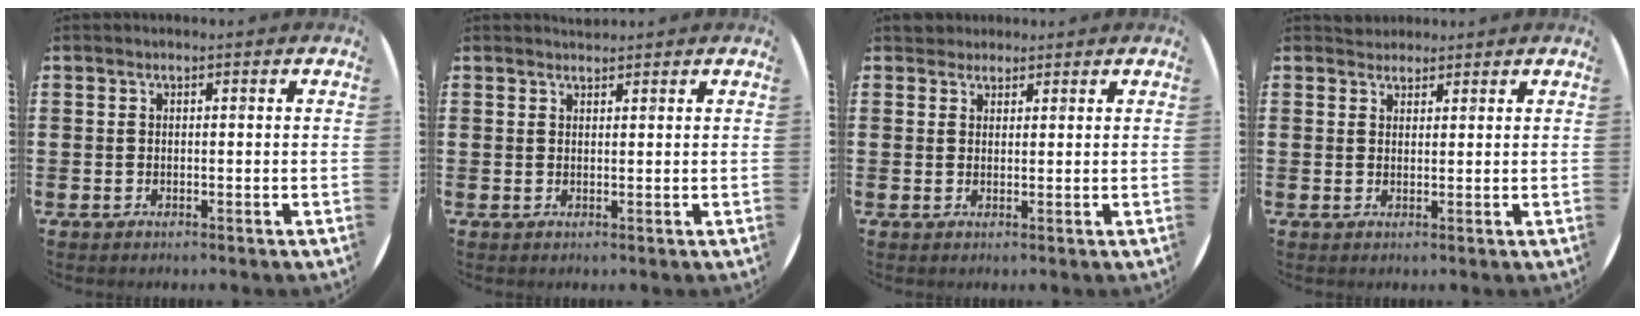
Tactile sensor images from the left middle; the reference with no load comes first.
{"total": 1.1, "force": [1.1, 0.1, -0.1], "torque": [0.002, 0.001, 0.020]}
{"total": 1.9, "force": [1.7, 0.8, -0.2], "torque": [0.000, 0.006, 0.035]}
{"total": 1.8, "force": [1.7, 0.6, -0.1], "torque": [0.000, 0.005, 0.035]}